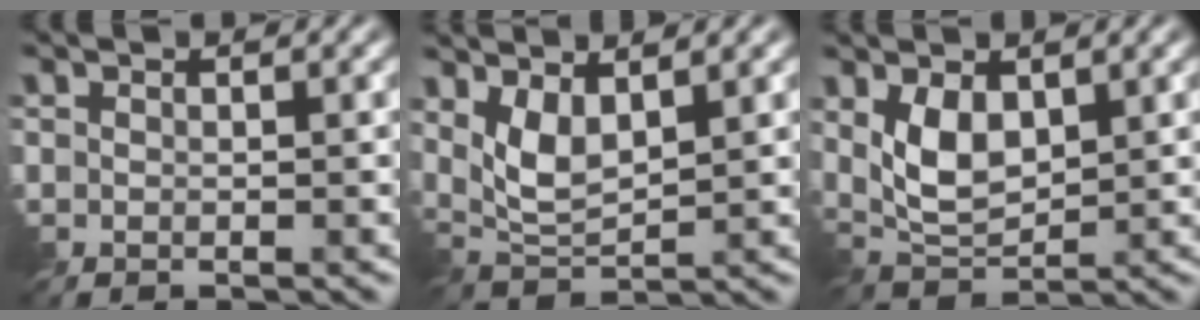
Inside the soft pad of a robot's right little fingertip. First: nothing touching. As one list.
[{"total": 3.6, "force": [1.5, 1.4, 3.0], "torque": [-0.073, -0.010, 0.033]}, {"total": 4.1, "force": [1.1, 2.1, 3.3], "torque": [-0.074, -0.007, 0.027]}]